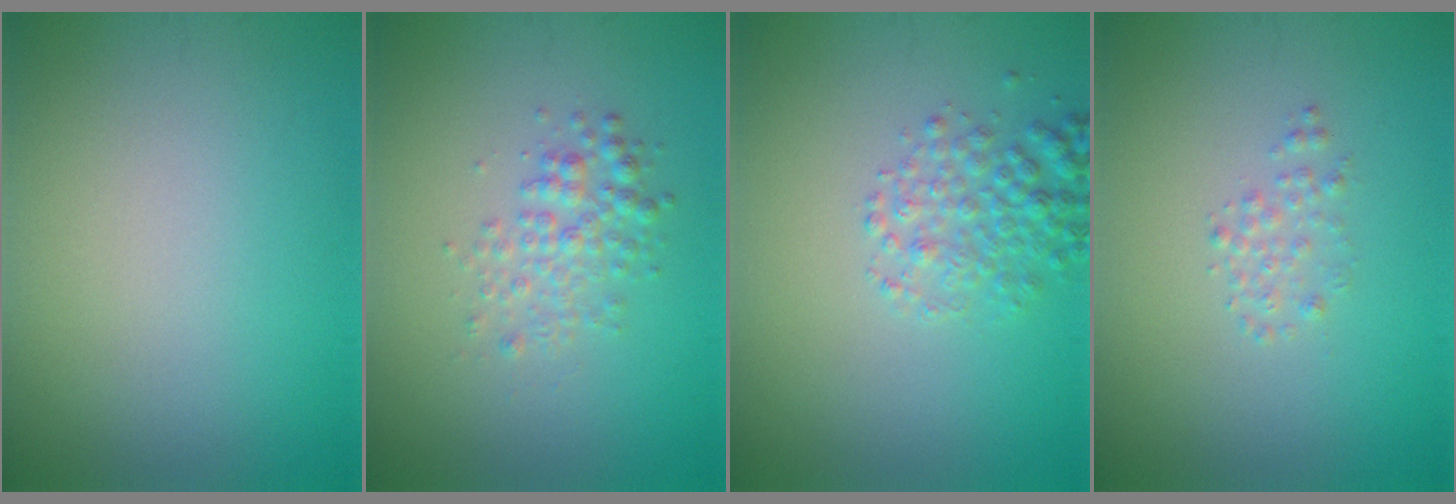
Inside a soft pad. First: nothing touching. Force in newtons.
{"total": 2.5, "press": 2.5, "slide": 0.0}
{"total": 2.9, "press": 2.9, "slide": 0.2}
{"total": 1.1, "press": 1.1, "slide": 0.1}